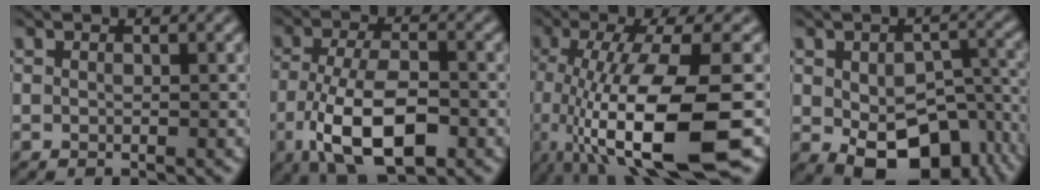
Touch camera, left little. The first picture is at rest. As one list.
[{"total": 9.1, "force": [-3.8, 3.9, 7.3], "torque": [-0.150, -0.009, -0.070]}, {"total": 11.8, "force": [-4.6, 2.6, 10.5], "torque": [-0.194, -0.020, -0.078]}, {"total": 11.9, "force": [-4.3, 6.9, 8.6], "torque": [-0.141, -0.028, -0.046]}]